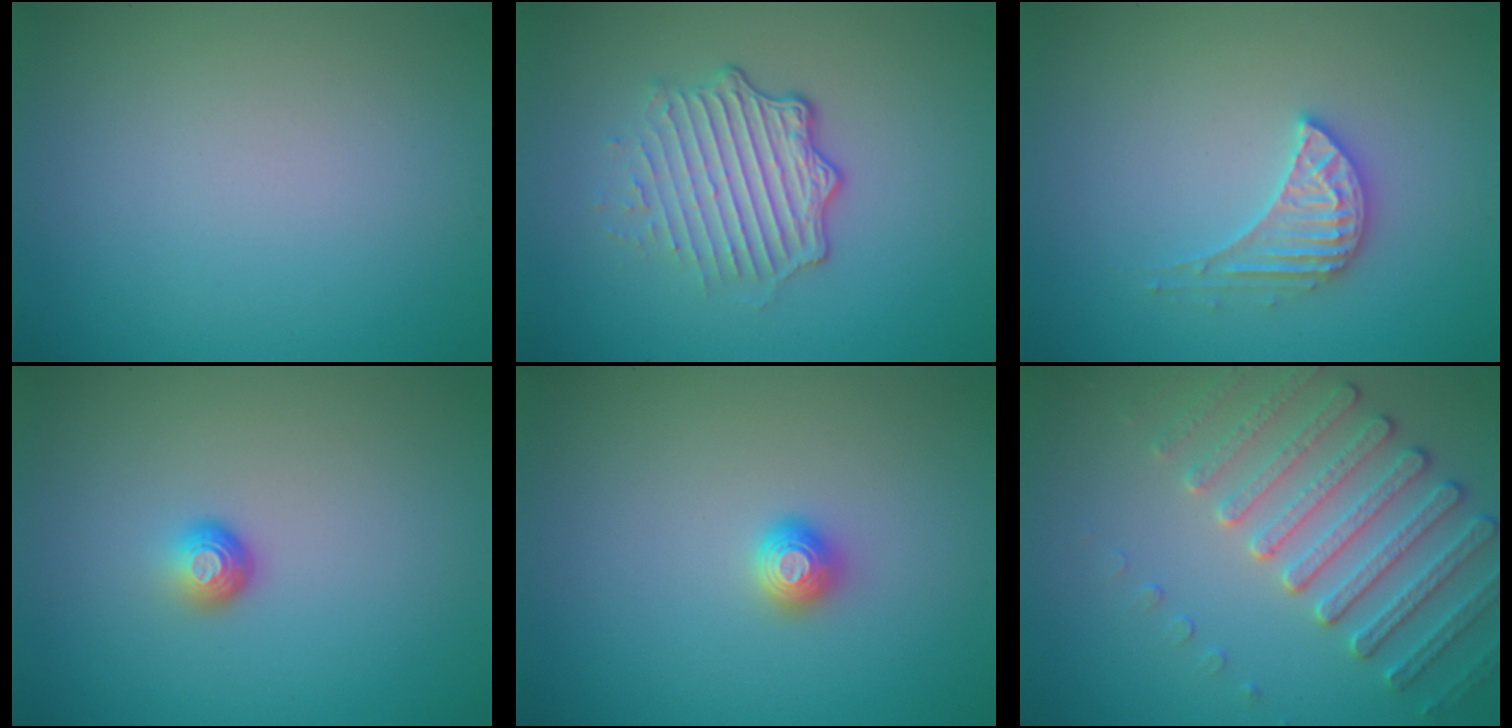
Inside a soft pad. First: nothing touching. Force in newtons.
{"total": 4.8, "press": 3.3, "slide": 3.4}
{"total": 3.0, "press": 2.9, "slide": 0.4}
{"total": 1.6, "press": 1.0, "slide": 1.2}
{"total": 1.2, "press": 1.2, "slide": 0.2}
{"total": 4.5, "press": 4.4, "slide": 0.8}